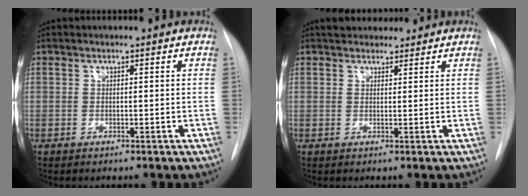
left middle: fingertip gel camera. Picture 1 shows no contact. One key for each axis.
{"total": 5.4, "fx": 4.8, "fy": 1.9, "fz": 1.6, "tx": -0.010, "ty": 0.023, "tz": 0.070}